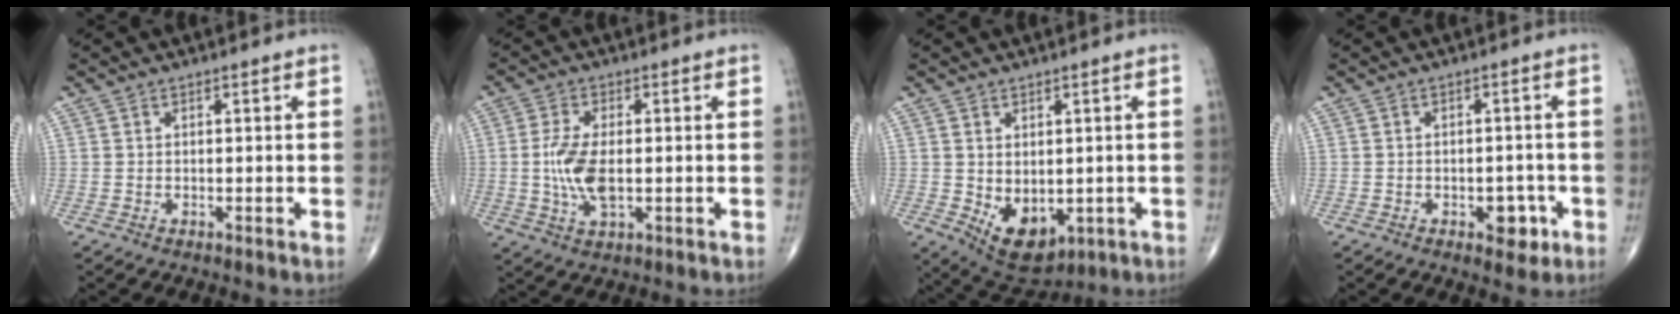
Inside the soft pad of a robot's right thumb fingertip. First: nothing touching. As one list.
[{"total": 7.7, "force": [-0.5, 3.5, 6.9], "torque": [-0.151, -0.006, -0.009]}, {"total": 9.1, "force": [-1.6, 5.7, 6.8], "torque": [-0.086, -0.009, -0.002]}, {"total": 4.5, "force": [-1.9, 2.6, 3.1], "torque": [-0.020, 0.011, -0.022]}]